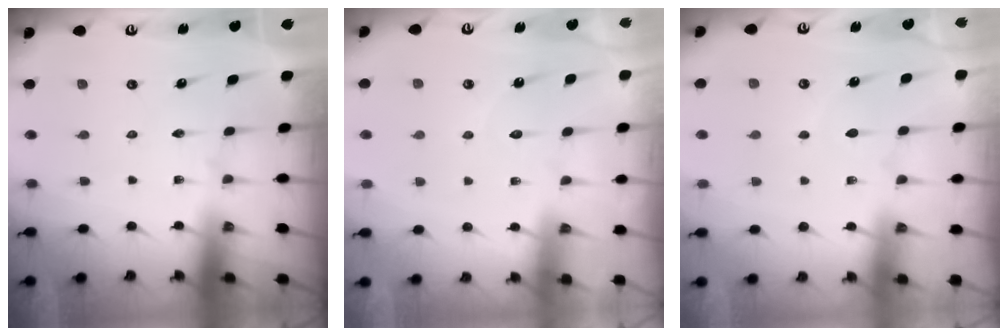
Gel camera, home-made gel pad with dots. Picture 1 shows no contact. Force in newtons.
{"total": 5.4, "press": 5.4, "slide": 0.6}
{"total": 6.7, "press": 6.7, "slide": 0.7}